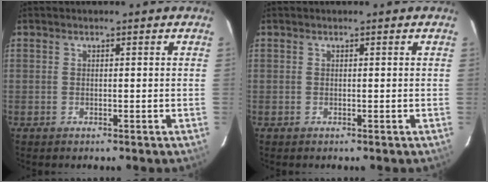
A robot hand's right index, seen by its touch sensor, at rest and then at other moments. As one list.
[{"total": 0.0}]